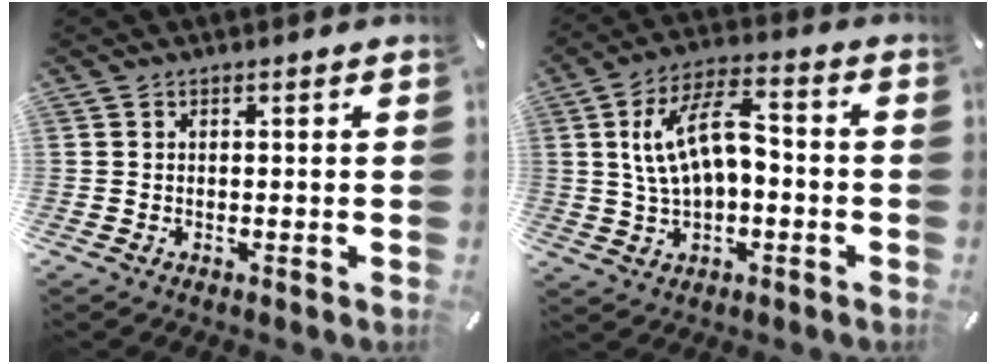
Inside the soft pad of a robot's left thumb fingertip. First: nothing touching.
{"total": 12.6, "force": [1.0, 7.0, 10.4], "torque": [-0.199, 0.016, 0.020]}